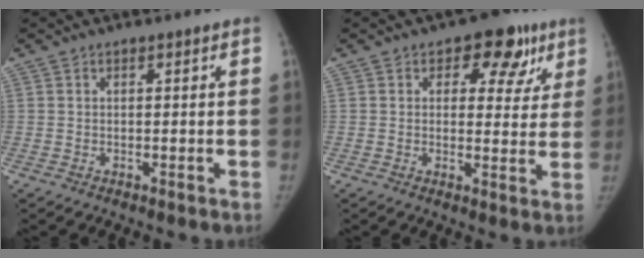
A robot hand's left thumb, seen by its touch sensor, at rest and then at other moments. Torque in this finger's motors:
{"motor_torque": [-0.16, 0.38, -0.07, 0.01, 0.05]}